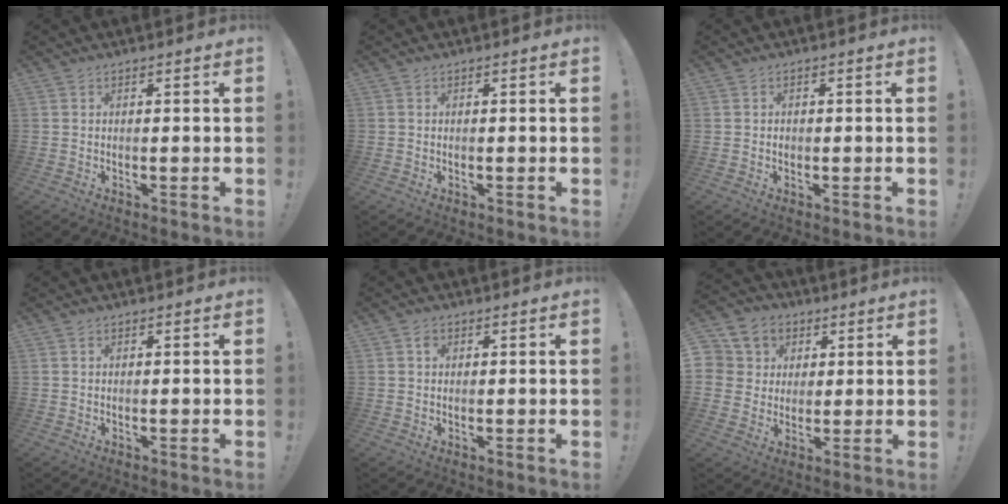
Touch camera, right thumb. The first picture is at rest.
{"total": 0.5, "force": [0.0, 0.4, -0.3], "torque": [0.007, 0.003, 0.000]}
{"total": 1.0, "force": [-0.3, 0.9, 0.3], "torque": [-0.002, 0.002, -0.006]}
{"total": 0.0}
{"total": 1.2, "force": [0.2, 1.1, 0.4], "torque": [-0.001, 0.001, 0.000]}
{"total": 8.5, "force": [2.0, 8.1, 1.9], "torque": [-0.031, -0.009, 0.047]}